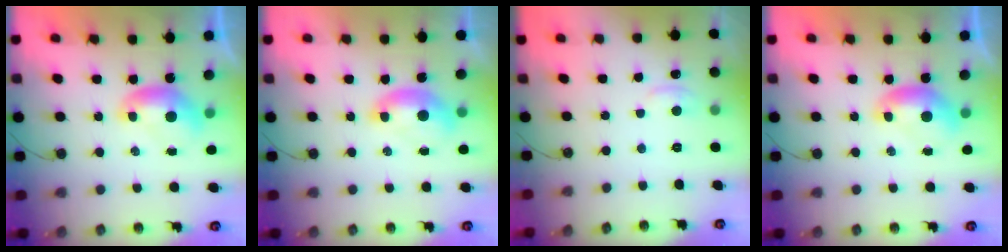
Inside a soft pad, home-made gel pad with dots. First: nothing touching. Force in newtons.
{"total": 1.5, "press": 1.4, "slide": 0.6}
{"total": 1.8, "press": 1.7, "slide": 0.6}
{"total": 0.0}